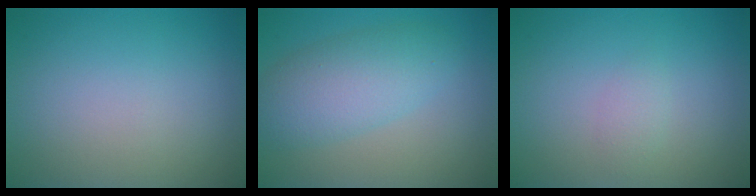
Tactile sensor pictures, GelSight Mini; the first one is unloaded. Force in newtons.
{"total": 4.9, "press": 4.9, "slide": 0.1}
{"total": 1.0, "press": 1.0, "slide": 0.1}